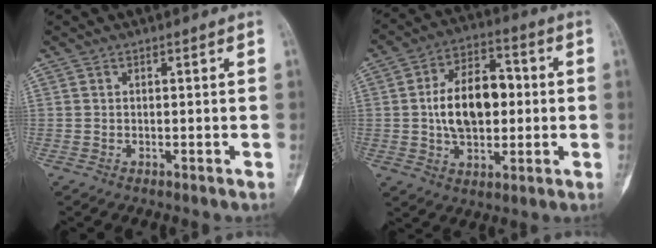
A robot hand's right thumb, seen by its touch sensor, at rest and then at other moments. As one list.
[{"total": 15.1, "force": [0.6, 9.3, 11.9], "torque": [-0.172, 0.024, 0.007]}]